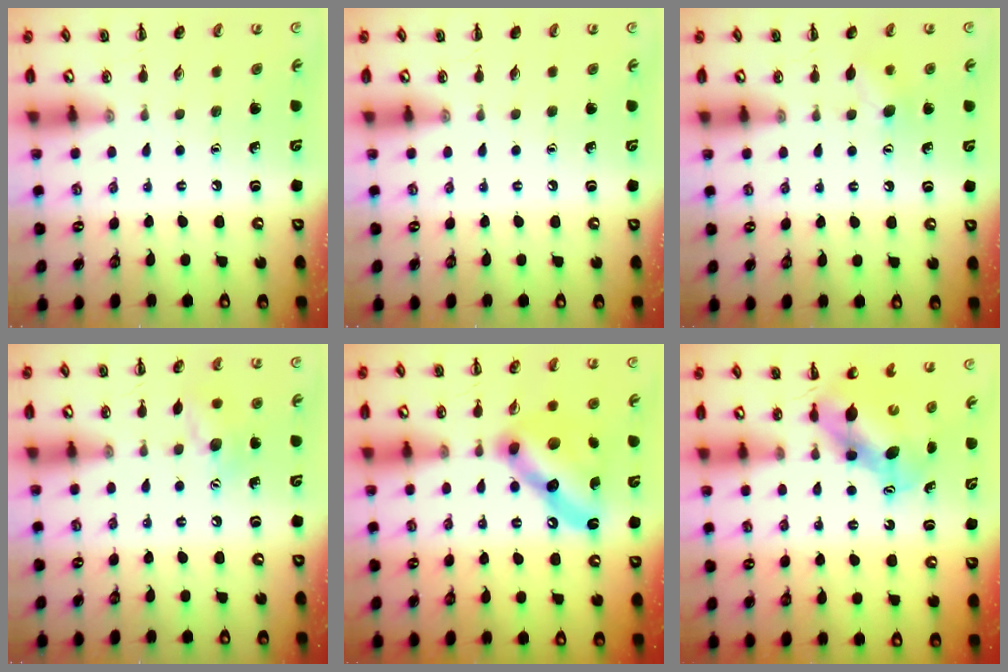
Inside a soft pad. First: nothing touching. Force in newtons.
{"total": 0.0}
{"total": 6.2, "press": 6.0, "slide": 1.5}
{"total": 9.1, "press": 9.0, "slide": 1.5}
{"total": 13.8, "press": 13.7, "slide": 1.3}
{"total": 6.2, "press": 6.0, "slide": 1.5}